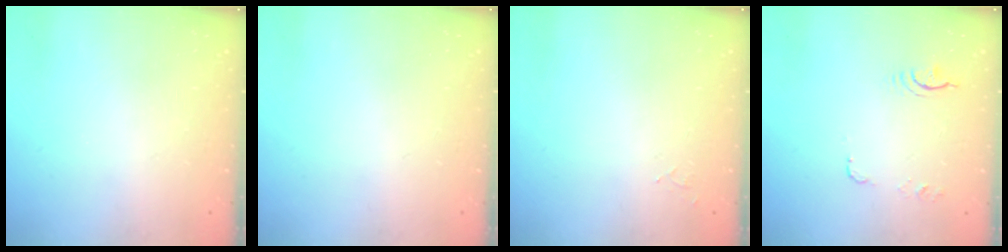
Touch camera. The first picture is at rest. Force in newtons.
{"total": 0.0}
{"total": 5.2, "press": 5.2, "slide": 0.4}
{"total": 14.8, "press": 7.2, "slide": 12.9}